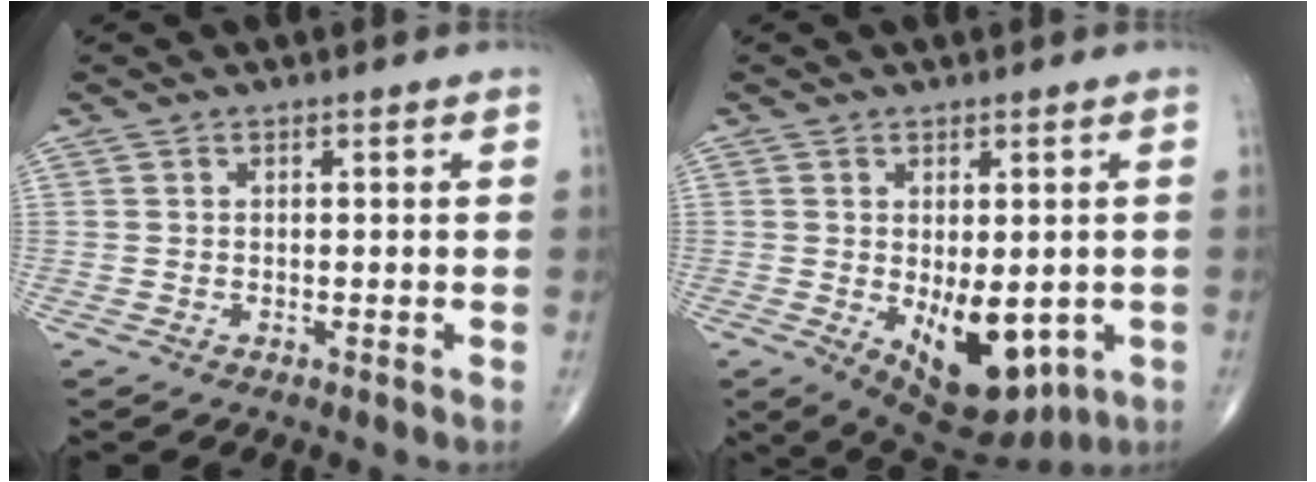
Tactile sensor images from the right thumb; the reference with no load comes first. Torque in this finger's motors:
{"motor_torque": [3.03, 1.98, 1.31, -0.08, 0.09]}